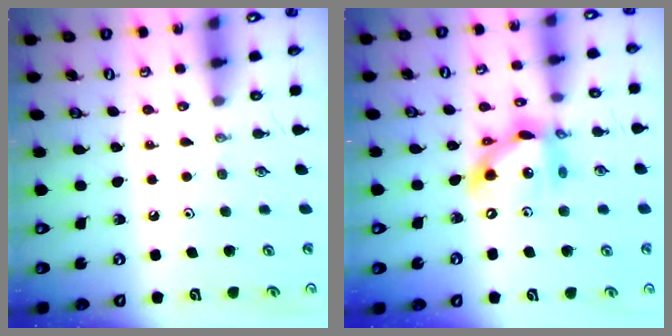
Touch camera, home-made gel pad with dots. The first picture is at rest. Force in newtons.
{"total": 14.6, "press": 14.6, "slide": 1.0}